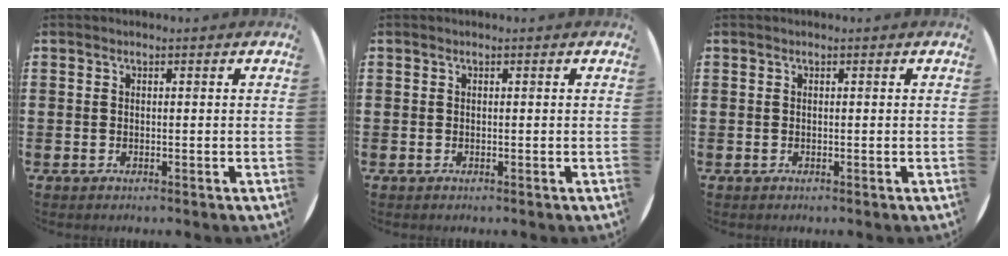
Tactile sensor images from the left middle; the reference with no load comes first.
{"total": 0.0}
{"total": 0.0}